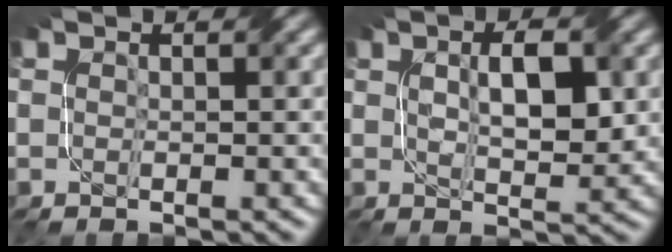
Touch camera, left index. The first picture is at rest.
{"total": 4.9, "force": [1.1, 1.7, 4.5], "torque": [-0.080, 0.002, 0.021]}